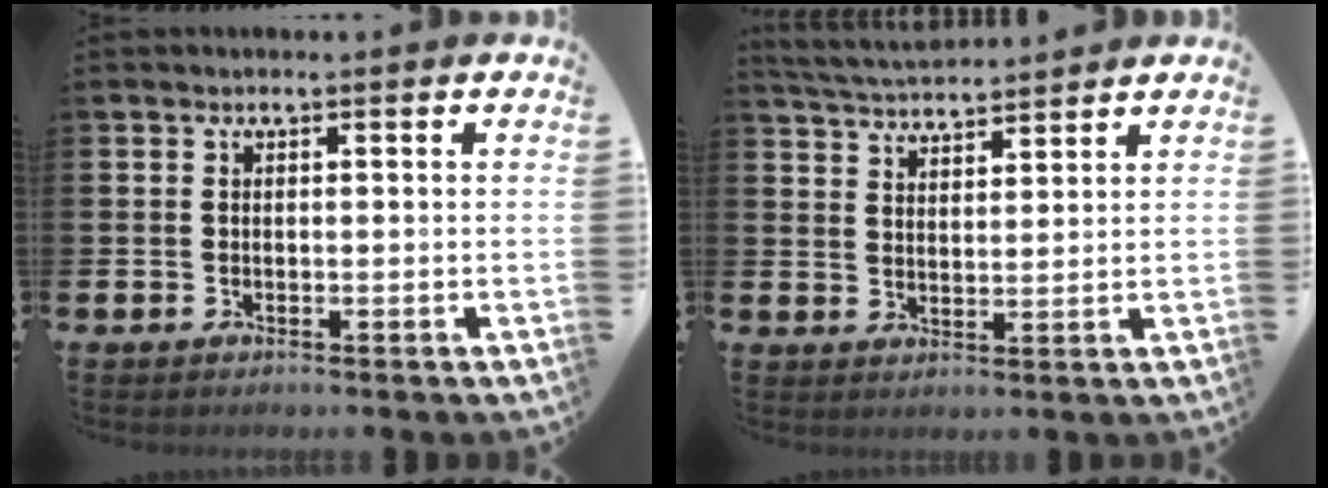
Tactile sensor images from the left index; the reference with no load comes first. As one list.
[{"total": 4.2, "force": [4.2, 0.4, 0.2], "torque": [-0.024, -0.021, 0.076]}]